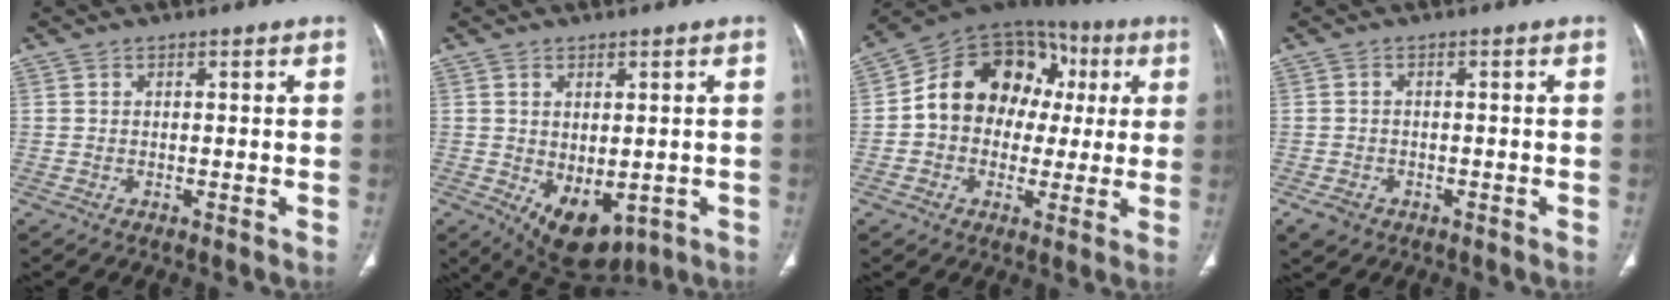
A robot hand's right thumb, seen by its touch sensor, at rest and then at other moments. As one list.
[{"total": 10.2, "force": [-2.7, 6.0, 7.7], "torque": [-0.100, -0.002, -0.016]}, {"total": 18.2, "force": [2.1, 14.4, 10.9], "torque": [-0.127, 0.047, 0.026]}, {"total": 3.2, "force": [-1.7, 2.3, 1.3], "torque": [-0.024, 0.003, -0.023]}]